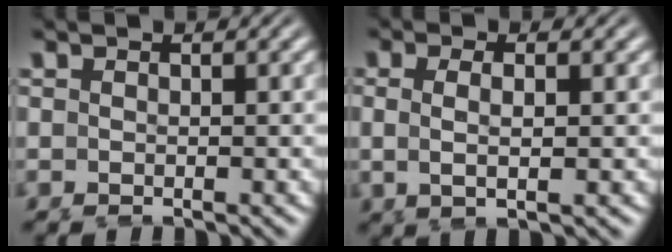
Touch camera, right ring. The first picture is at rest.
{"total": 2.7, "force": [-0.2, 0.9, 2.5], "torque": [-0.053, -0.004, -0.001]}